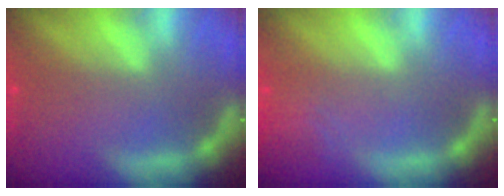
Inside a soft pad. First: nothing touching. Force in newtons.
{"total": 1.9}